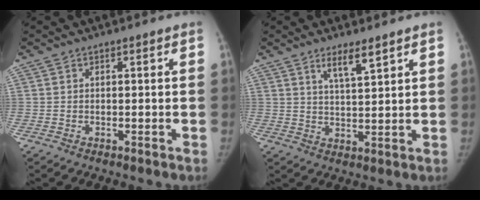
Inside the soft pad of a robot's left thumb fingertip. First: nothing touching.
{"total": 5.0, "force": [3.4, 1.0, 3.5], "torque": [-0.057, -0.027, 0.064]}